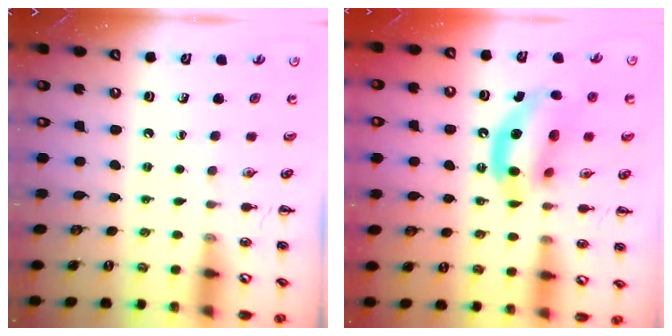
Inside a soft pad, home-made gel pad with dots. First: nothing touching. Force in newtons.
{"total": 13.1, "press": 12.7, "slide": 3.4}